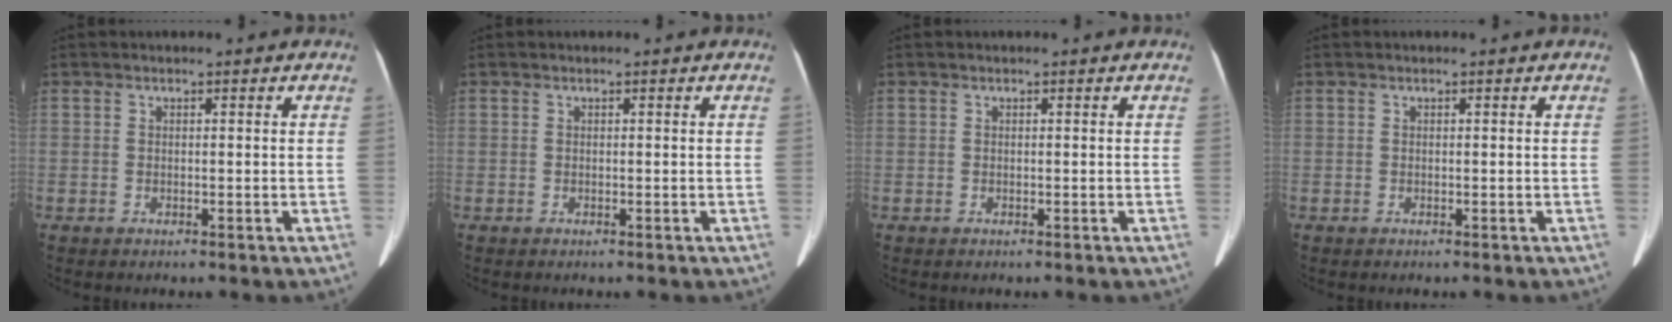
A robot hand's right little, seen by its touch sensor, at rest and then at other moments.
{"total": 0.0}
{"total": 0.0}
{"total": 0.0}